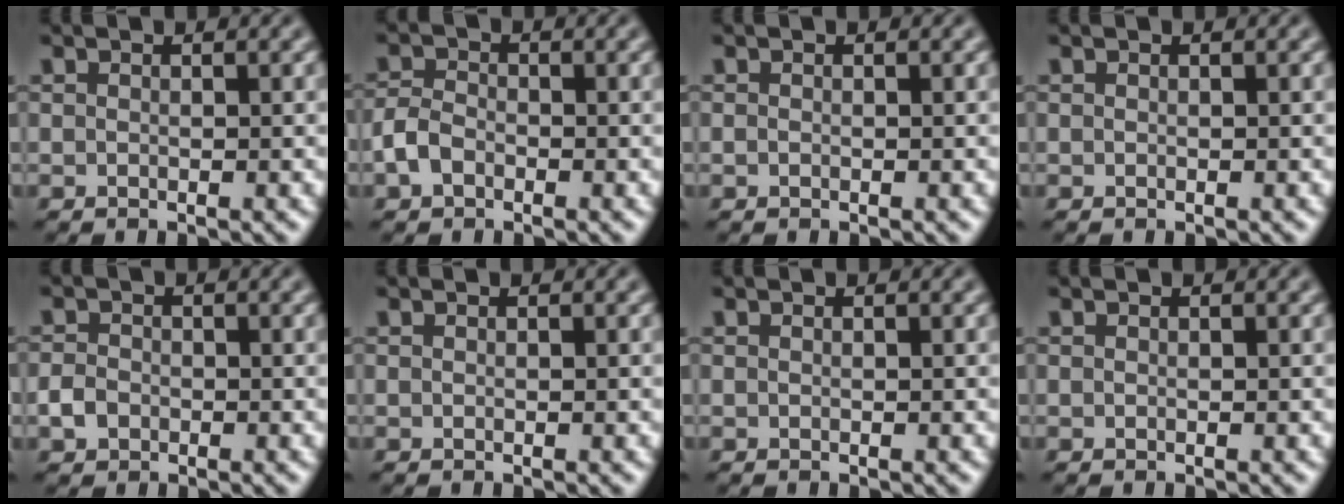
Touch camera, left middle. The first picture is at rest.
{"total": 2.2, "force": [-1.1, 1.5, 1.2], "torque": [-0.025, 0.004, -0.029]}
{"total": 0.0}
{"total": 0.0}
{"total": 1.8, "force": [-0.7, 1.4, 0.8], "torque": [-0.013, -0.001, -0.019]}
{"total": 0.0}
{"total": 0.0}
{"total": 0.0}